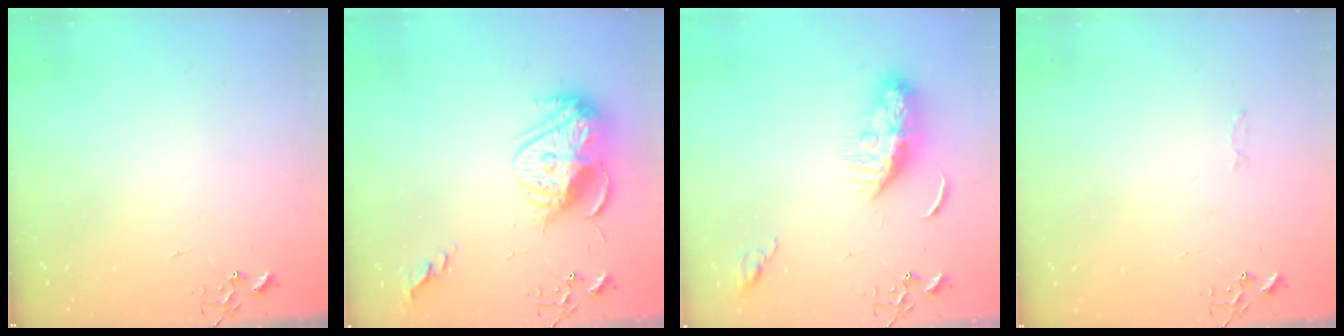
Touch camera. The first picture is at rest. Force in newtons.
{"total": 15.6, "press": 15.6, "slide": 1.2}
{"total": 10.3, "press": 10.2, "slide": 0.9}
{"total": 2.8, "press": 2.8, "slide": 0.4}